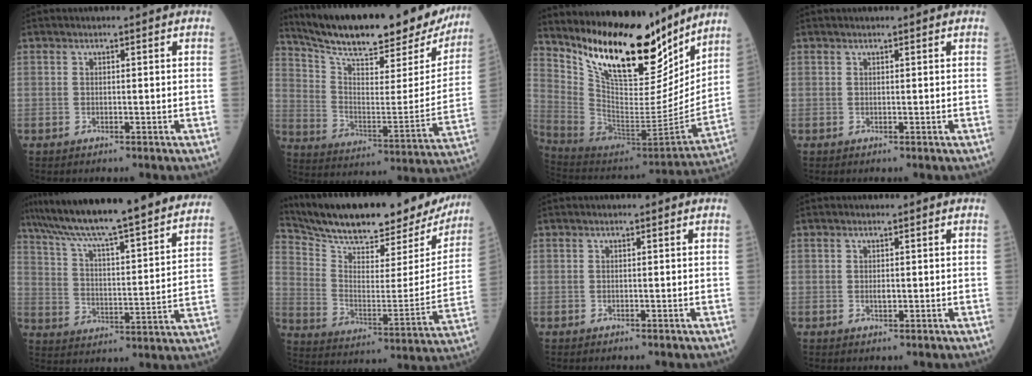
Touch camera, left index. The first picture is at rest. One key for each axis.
{"total": 27.4, "fx": 23.8, "fy": 5.9, "fz": 12.4, "tx": -0.204, "ty": -0.033, "tz": 0.332}
{"total": 21.3, "fx": 17.0, "fy": 6.2, "fz": 11.3, "tx": -0.194, "ty": -0.040, "tz": 0.297}
{"total": 0.9, "fx": 0.8, "fy": 0.0, "fz": 0.4, "tx": -0.007, "ty": 0.013, "tz": 0.014}
{"total": 30.2, "fx": 26.8, "fy": 1.2, "fz": 13.7, "tx": -0.223, "ty": -0.038, "tz": 0.365}
{"total": 27.2, "fx": 24.0, "fy": 7.3, "fz": 10.4, "tx": -0.181, "ty": -0.030, "tz": 0.334}
{"total": 0.0}
{"total": 1.0, "fx": 0.0, "fy": 0.5, "fz": 0.8, "tx": -0.018, "ty": -0.002, "tz": 0.002}